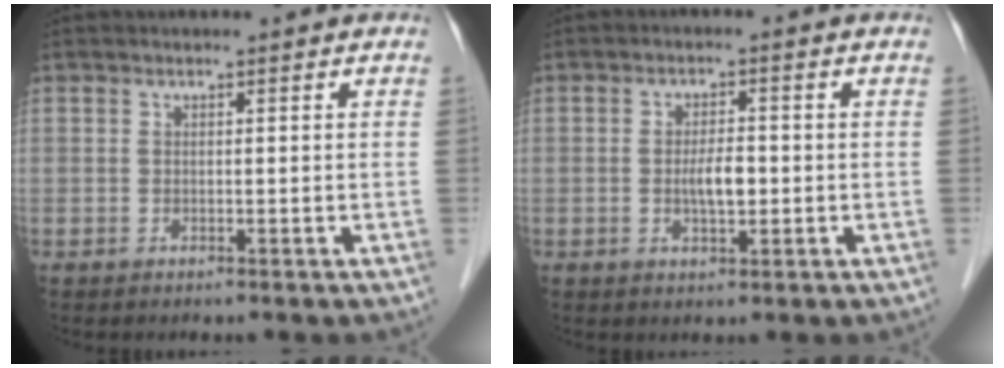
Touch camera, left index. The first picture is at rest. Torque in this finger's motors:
{"motor_torque": [0.34, -0.16, 0.09, 0.05]}